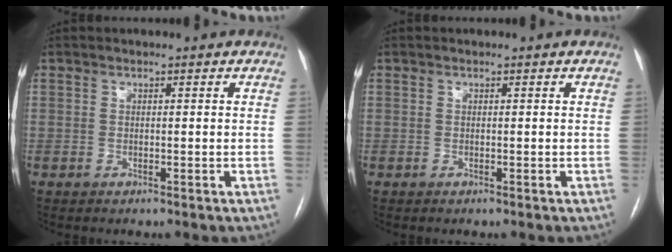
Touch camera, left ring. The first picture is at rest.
{"total": 0.0}